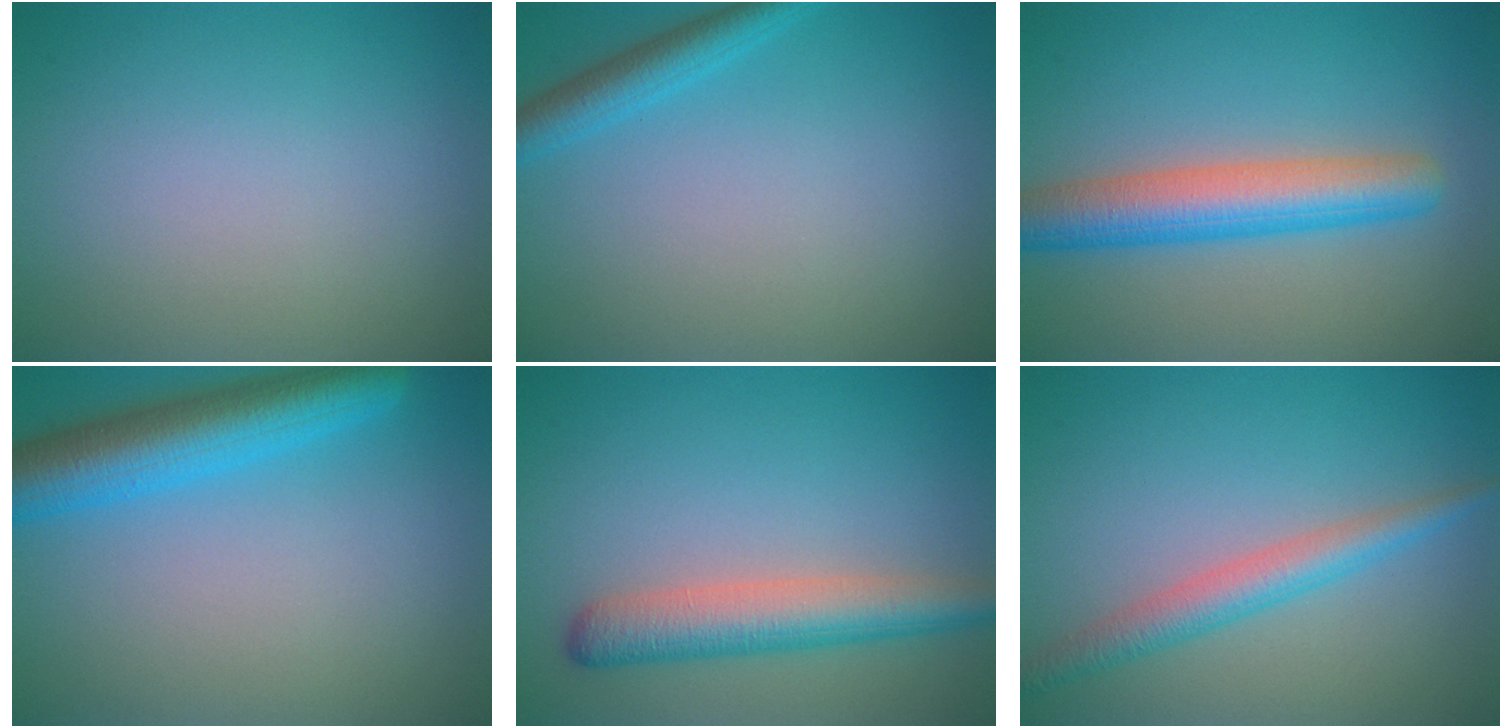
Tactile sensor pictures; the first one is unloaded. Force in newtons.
{"total": 2.7, "press": 2.7, "slide": 0.2}
{"total": 6.1, "press": 6.1, "slide": 0.2}
{"total": 6.7, "press": 6.7, "slide": 0.2}
{"total": 5.0, "press": 5.0, "slide": 0.2}
{"total": 3.3, "press": 3.3, "slide": 0.0}